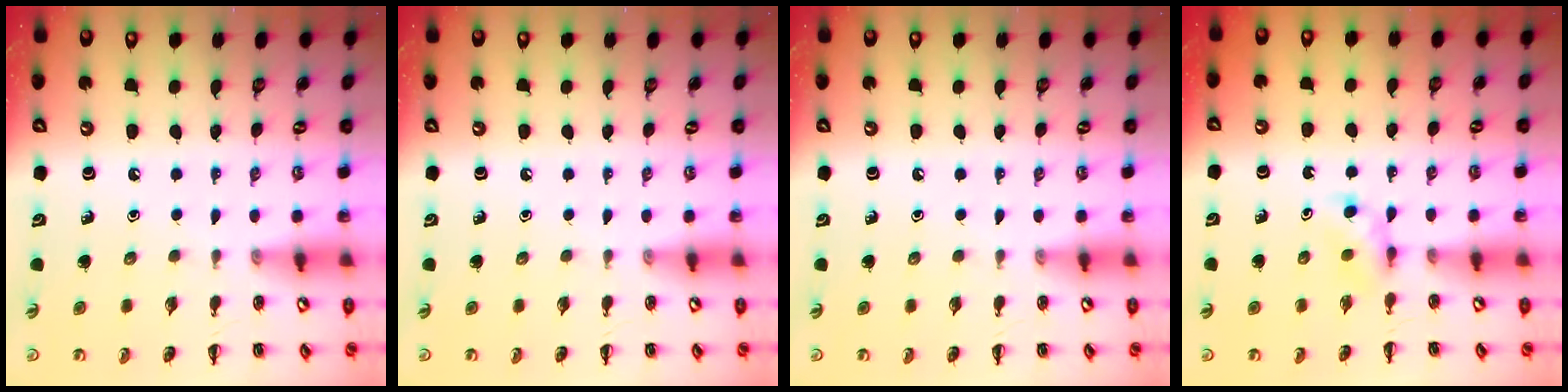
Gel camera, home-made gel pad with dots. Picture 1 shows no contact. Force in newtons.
{"total": 0.0}
{"total": 0.0}
{"total": 3.0, "press": 2.7, "slide": 1.1}